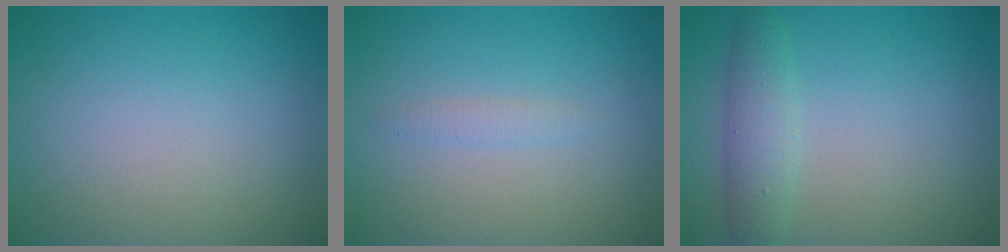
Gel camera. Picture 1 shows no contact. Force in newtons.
{"total": 0.8, "press": 0.8, "slide": 0.0}
{"total": 2.8, "press": 2.8, "slide": 0.0}